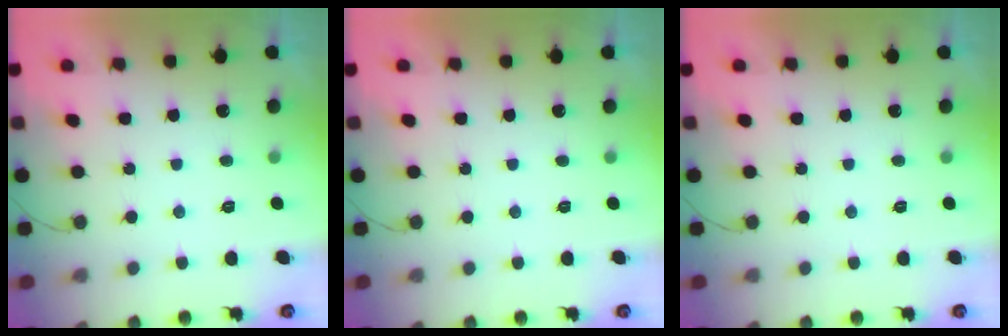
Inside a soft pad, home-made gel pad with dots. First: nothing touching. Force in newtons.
{"total": 0.0}
{"total": 0.0}